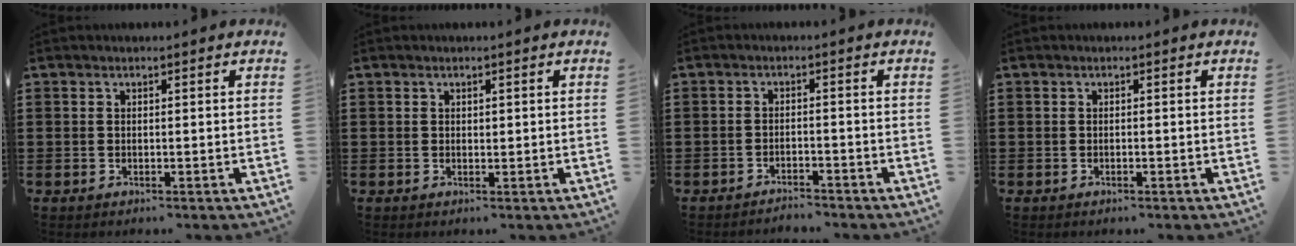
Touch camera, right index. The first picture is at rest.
{"total": 0.6, "force": [0.3, 0.5, 0.3], "torque": [-0.005, 0.004, 0.005]}
{"total": 2.0, "force": [-2.0, 0.0, 0.1], "torque": [-0.008, 0.002, -0.043]}
{"total": 0.0}